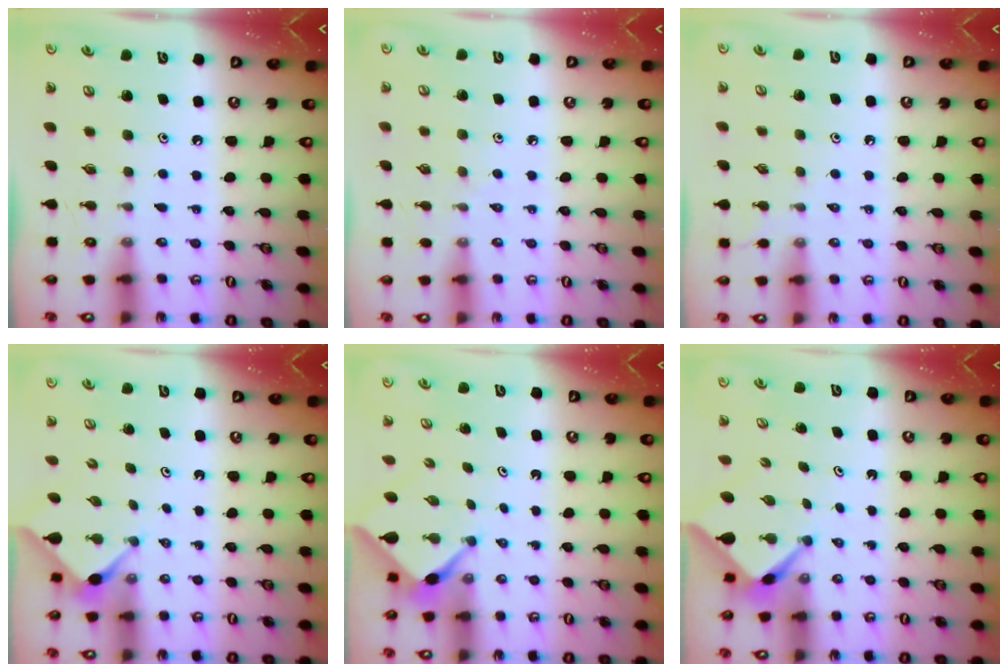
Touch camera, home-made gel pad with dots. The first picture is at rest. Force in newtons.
{"total": 4.4, "press": 4.3, "slide": 0.6}
{"total": 1.1, "press": 1.1, "slide": 0.3}
{"total": 2.9, "press": 2.9, "slide": 0.4}
{"total": 2.2, "press": 2.2, "slide": 0.3}
{"total": 2.7, "press": 2.7, "slide": 0.2}